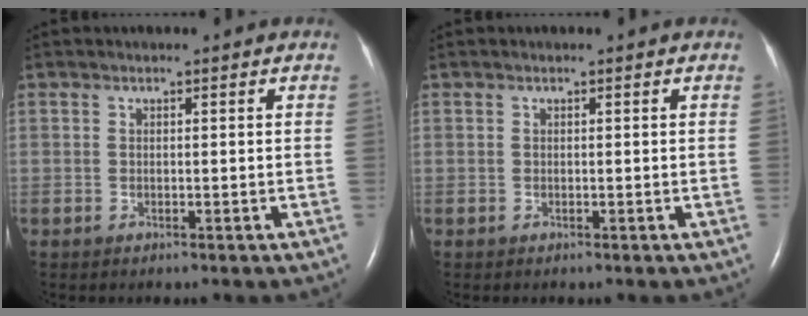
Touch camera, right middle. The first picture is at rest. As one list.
[{"total": 0.0}]